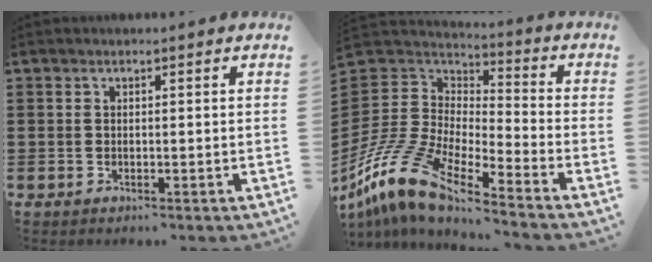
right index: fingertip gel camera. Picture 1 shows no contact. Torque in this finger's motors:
{"motor_torque": [0.35, 1.02, 0.34, 0.21]}